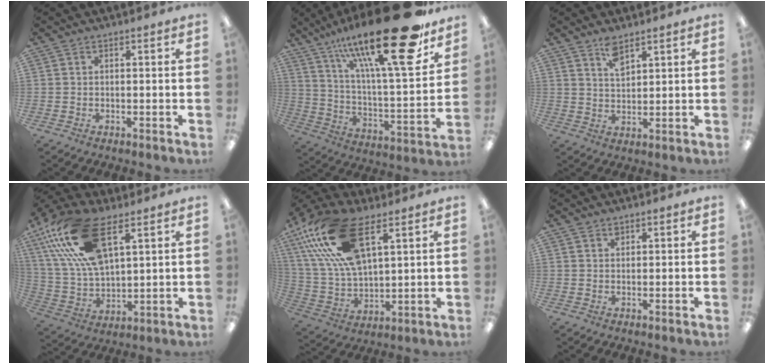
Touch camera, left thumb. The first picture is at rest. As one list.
[{"total": 29.1, "force": [19.1, 7.0, 20.8], "torque": [-0.341, -0.123, 0.304]}, {"total": 5.0, "force": [3.8, 2.0, 2.6], "torque": [-0.043, -0.015, 0.066]}, {"total": 21.3, "force": [11.5, 10.4, 14.7], "torque": [-0.316, -0.030, 0.203]}, {"total": 19.6, "force": [10.6, 9.3, 13.6], "torque": [-0.302, -0.025, 0.187]}, {"total": 1.3, "force": [0.9, 0.8, 0.6], "torque": [-0.006, -0.003, 0.015]}]